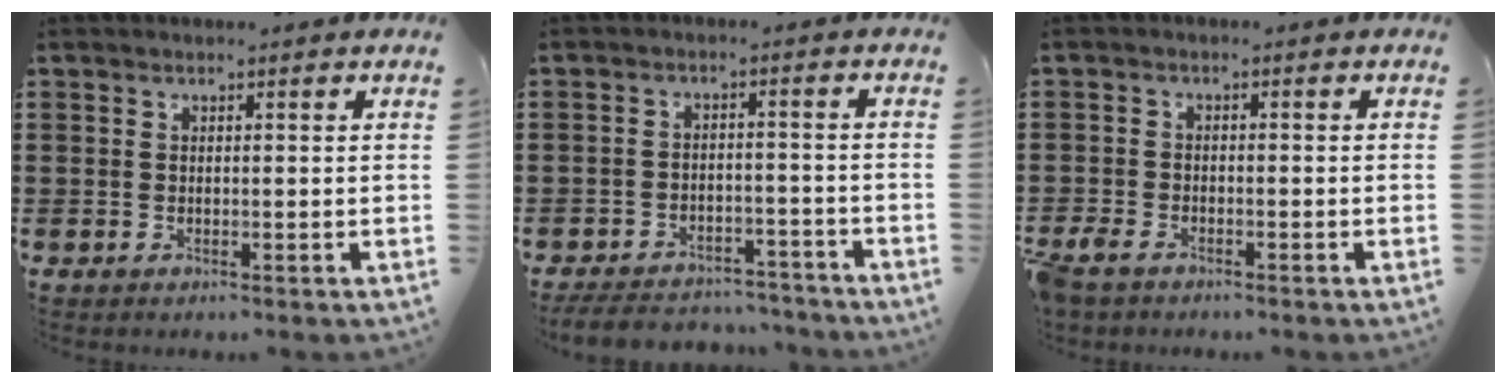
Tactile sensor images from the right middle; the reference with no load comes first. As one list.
[{"total": 5.3, "force": [-5.2, 0.6, 0.7], "torque": [-0.023, 0.009, -0.103]}, {"total": 1.8, "force": [-1.5, 0.6, 0.6], "torque": [-0.030, -0.004, -0.035]}]